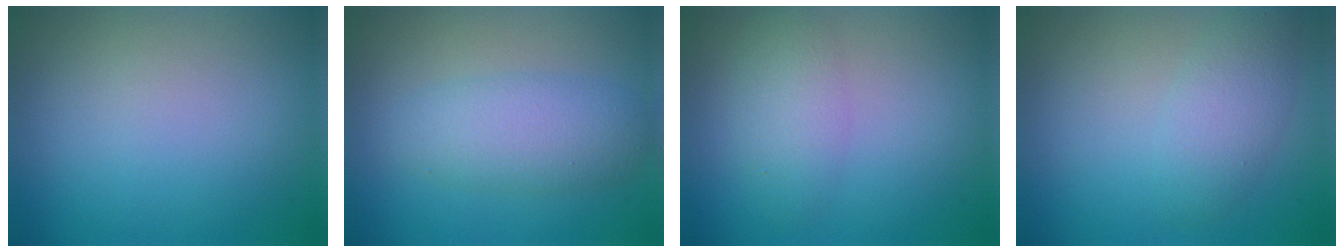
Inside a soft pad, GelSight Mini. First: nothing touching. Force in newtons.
{"total": 4.0, "press": 4.0, "slide": 0.0}
{"total": 2.8, "press": 2.8, "slide": 0.2}
{"total": 3.0, "press": 3.0, "slide": 0.1}